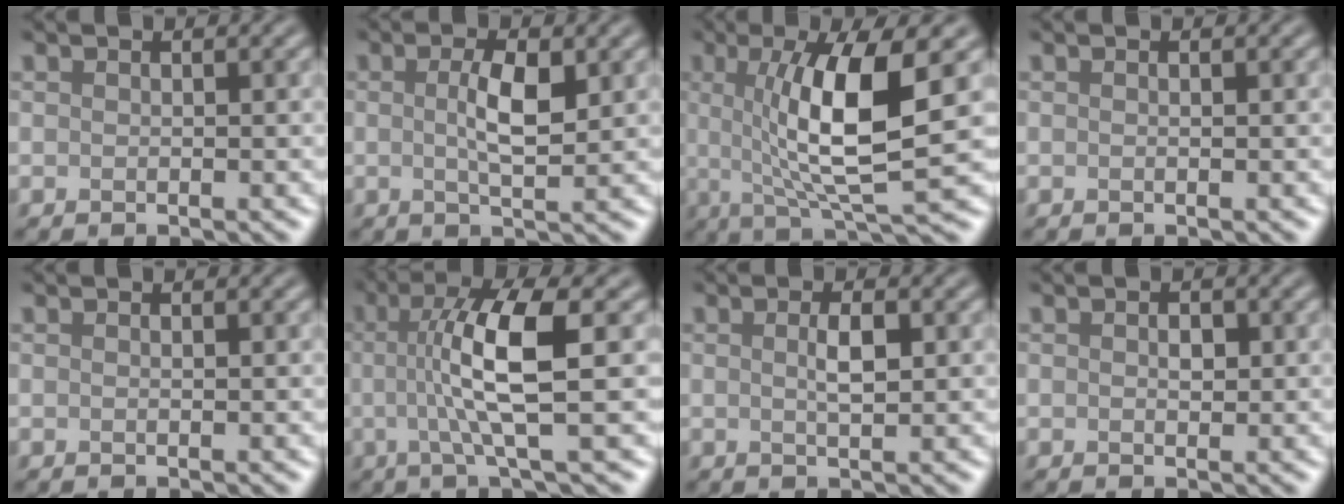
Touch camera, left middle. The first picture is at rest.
{"total": 3.4, "force": [0.5, 0.9, 3.3], "torque": [-0.064, 0.001, 0.007]}
{"total": 8.9, "force": [1.2, 2.1, 8.6], "torque": [-0.131, -0.009, 0.023]}
{"total": 0.0}
{"total": 0.0}
{"total": 7.0, "force": [0.3, 1.3, 6.9], "torque": [-0.122, 0.009, 0.001]}
{"total": 2.0, "force": [0.3, 0.4, 2.0], "torque": [-0.036, 0.004, 0.004]}
{"total": 1.0, "force": [0.1, 0.6, 0.8], "torque": [-0.011, 0.000, 0.001]}